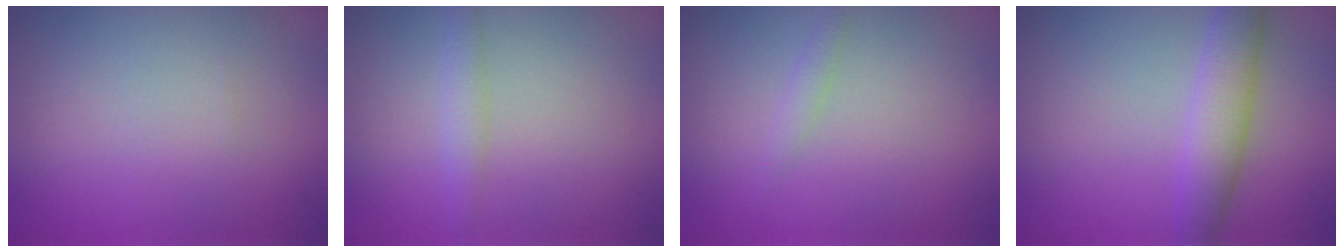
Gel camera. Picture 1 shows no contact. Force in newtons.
{"total": 1.6, "press": 1.6, "slide": 0.1}
{"total": 1.0, "press": 1.0, "slide": 0.0}
{"total": 3.9, "press": 3.9, "slide": 0.1}